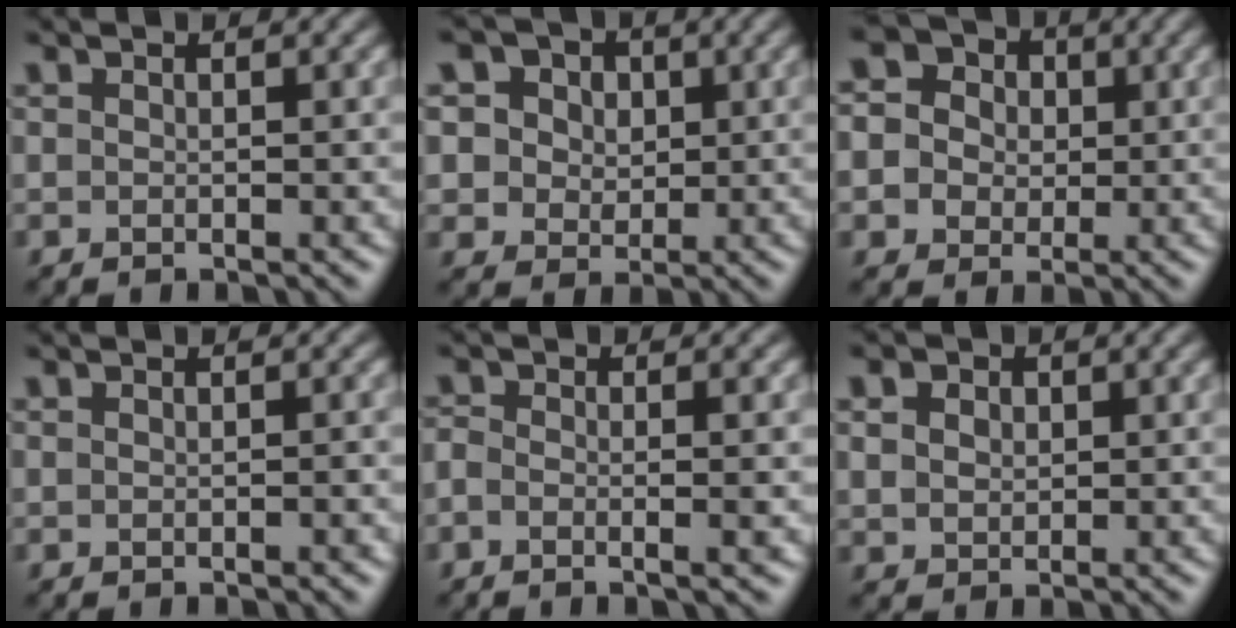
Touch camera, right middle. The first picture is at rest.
{"total": 7.4, "force": [3.4, 5.8, 3.1], "torque": [-0.054, 0.016, 0.037]}
{"total": 7.1, "force": [1.0, 6.5, 2.6], "torque": [-0.058, 0.037, -0.003]}
{"total": 0.5, "force": [-0.3, 0.1, 0.4], "torque": [-0.005, 0.003, -0.002]}
{"total": 2.9, "force": [-0.7, 1.3, 2.5], "torque": [-0.019, 0.009, -0.023]}
{"total": 3.5, "force": [1.6, 2.6, 1.7], "torque": [-0.042, 0.013, 0.022]}